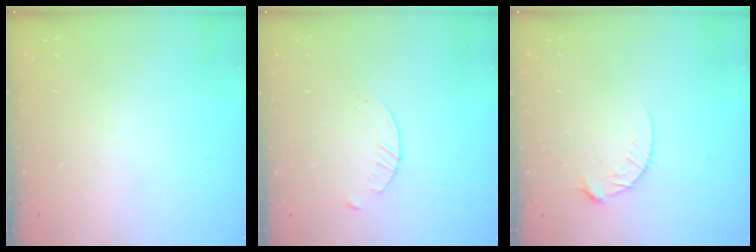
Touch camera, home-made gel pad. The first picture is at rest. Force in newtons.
{"total": 2.0, "press": 2.0, "slide": 0.3}
{"total": 6.6, "press": 6.6, "slide": 0.7}